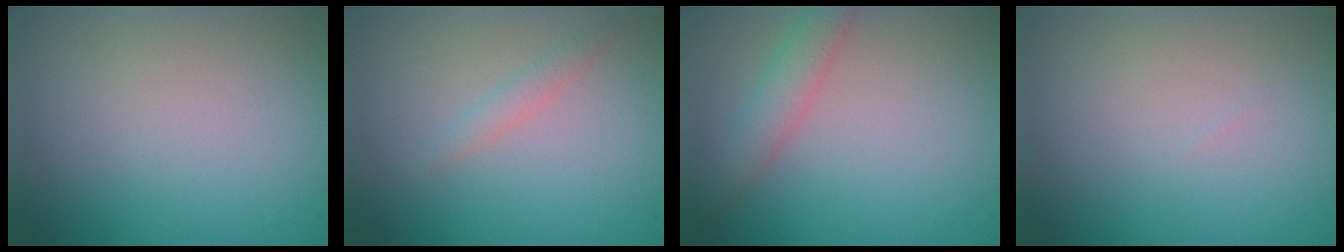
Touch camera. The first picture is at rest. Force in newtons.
{"total": 1.1, "press": 1.1, "slide": 0.2}
{"total": 2.5, "press": 2.5, "slide": 0.1}
{"total": 0.0}